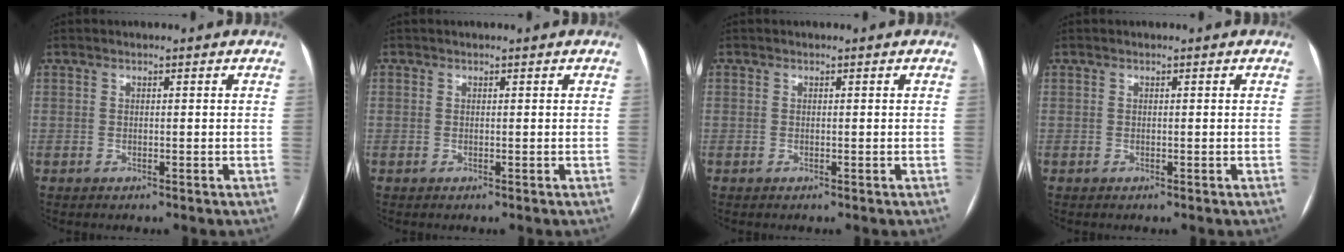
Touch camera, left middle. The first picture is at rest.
{"total": 0.7, "force": [0.0, -0.4, -0.6], "torque": [0.011, -0.001, -0.001]}
{"total": 0.0}
{"total": 0.0}